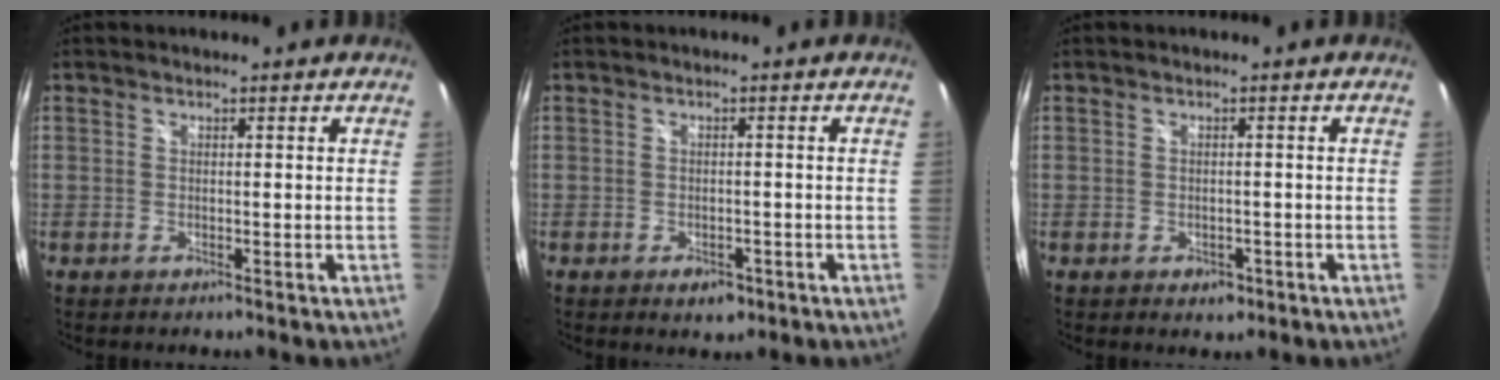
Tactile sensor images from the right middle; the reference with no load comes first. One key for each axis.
{"total": 3.2, "fx": -1.7, "fy": 2.0, "fz": 1.9, "tx": -0.034, "ty": -0.008, "tz": -0.022}
{"total": 2.6, "fx": -1.2, "fy": 1.8, "fz": 1.3, "tx": -0.023, "ty": -0.004, "tz": -0.013}